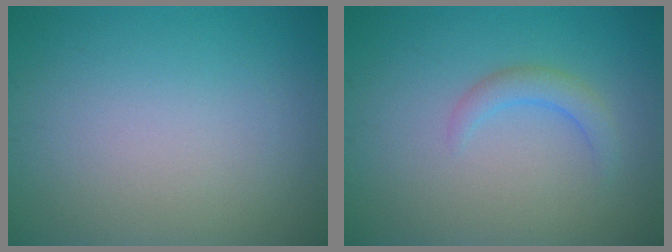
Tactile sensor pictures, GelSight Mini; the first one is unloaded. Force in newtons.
{"total": 1.9, "press": 1.9, "slide": 0.3}